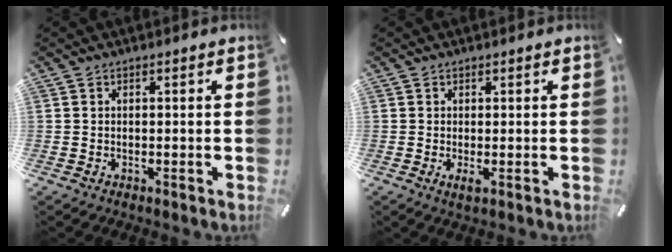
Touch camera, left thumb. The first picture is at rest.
{"total": 1.8, "force": [-0.2, 0.4, 1.8], "torque": [-0.030, -0.012, -0.006]}